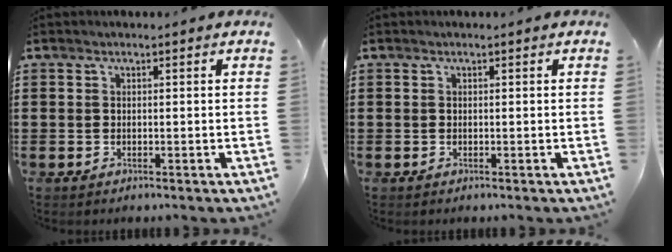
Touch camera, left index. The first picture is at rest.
{"total": 0.0}